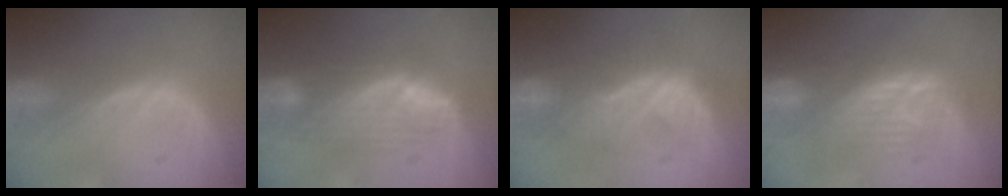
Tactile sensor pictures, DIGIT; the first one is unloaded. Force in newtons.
{"total": 7.6, "press": 7.3, "slide": 2.0}
{"total": 8.0, "press": 7.9, "slide": 1.1}
{"total": 7.8, "press": 7.6, "slide": 1.4}